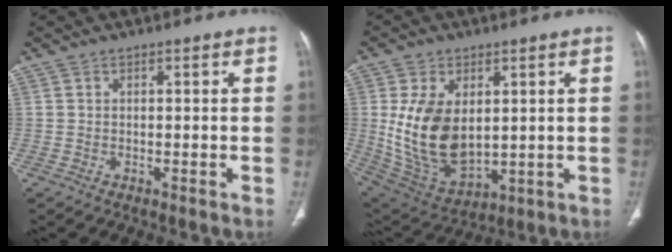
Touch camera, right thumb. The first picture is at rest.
{"total": 16.1, "force": [1.7, 9.9, 12.5], "torque": [-0.213, -0.015, 0.059]}